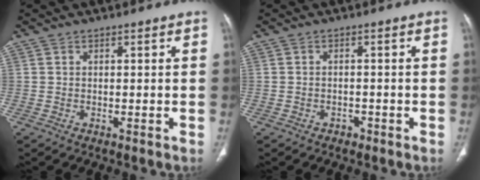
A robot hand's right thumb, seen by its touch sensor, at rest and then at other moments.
{"total": 1.4, "force": [-0.9, 1.0, 0.3], "torque": [-0.007, 0.005, -0.014]}